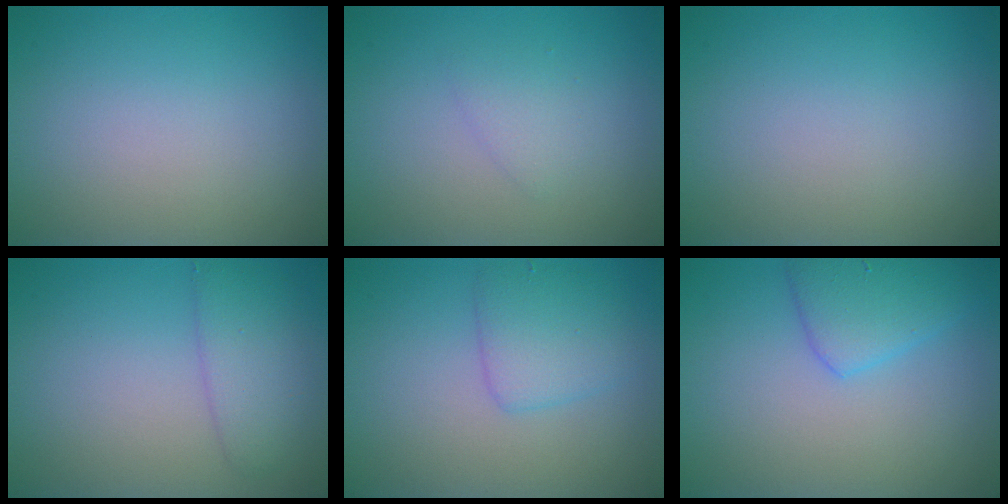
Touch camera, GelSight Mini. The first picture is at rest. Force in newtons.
{"total": 1.3, "press": 1.3, "slide": 0.1}
{"total": 0.0}
{"total": 2.9, "press": 2.9, "slide": 0.1}
{"total": 2.9, "press": 2.9, "slide": 0.1}
{"total": 3.3, "press": 3.3, "slide": 0.2}